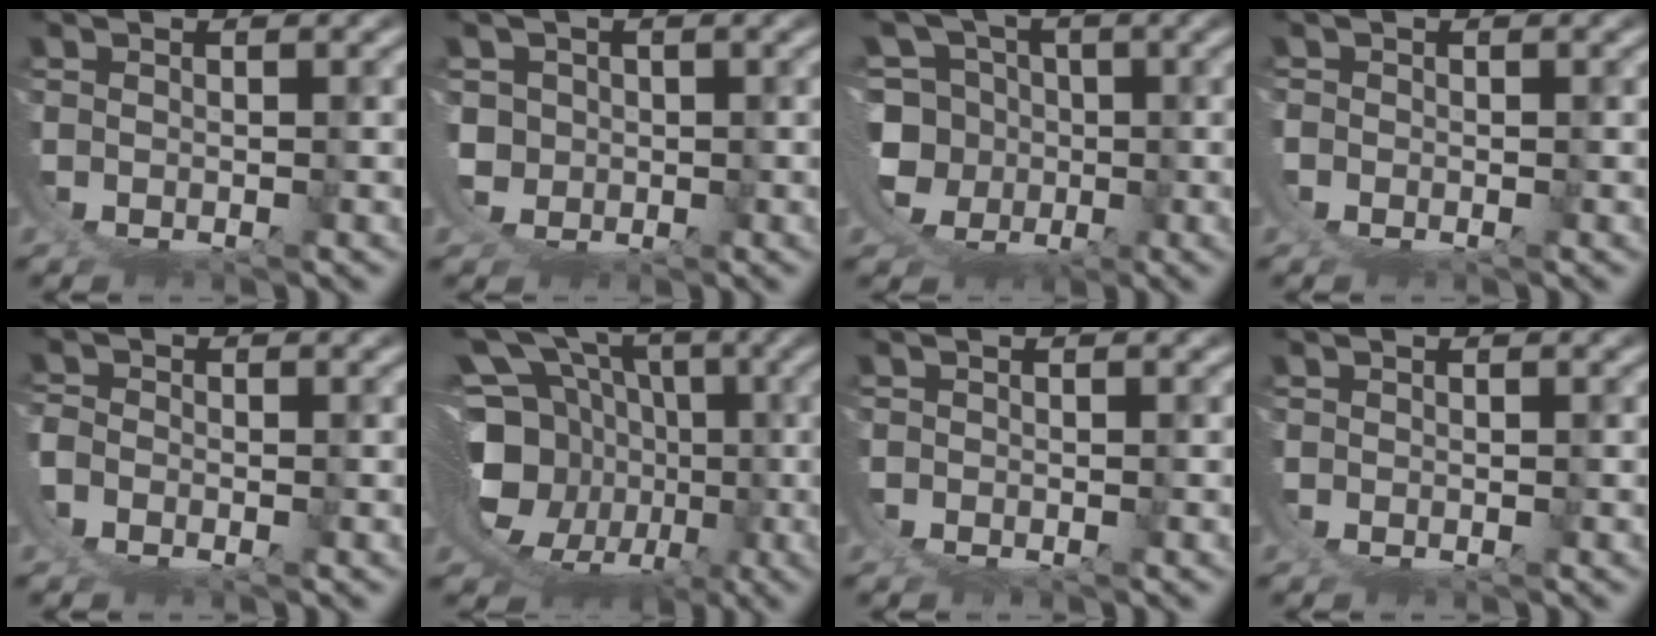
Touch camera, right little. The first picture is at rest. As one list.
[{"total": 5.1, "force": [1.0, 5.0, 0.5], "torque": [-0.038, -0.022, 0.012]}, {"total": 11.0, "force": [1.0, 10.1, 4.1], "torque": [-0.121, -0.048, 0.018]}, {"total": 1.1, "force": [-0.1, 1.1, 0.0], "torque": [-0.008, -0.003, -0.004]}, {"total": 3.4, "force": [0.0, 3.1, 1.4], "torque": [-0.050, -0.013, 0.000]}, {"total": 19.7, "force": [2.7, 16.3, 10.7], "torque": [-0.211, -0.034, 0.037]}, {"total": 0.0}, {"total": 0.0}]